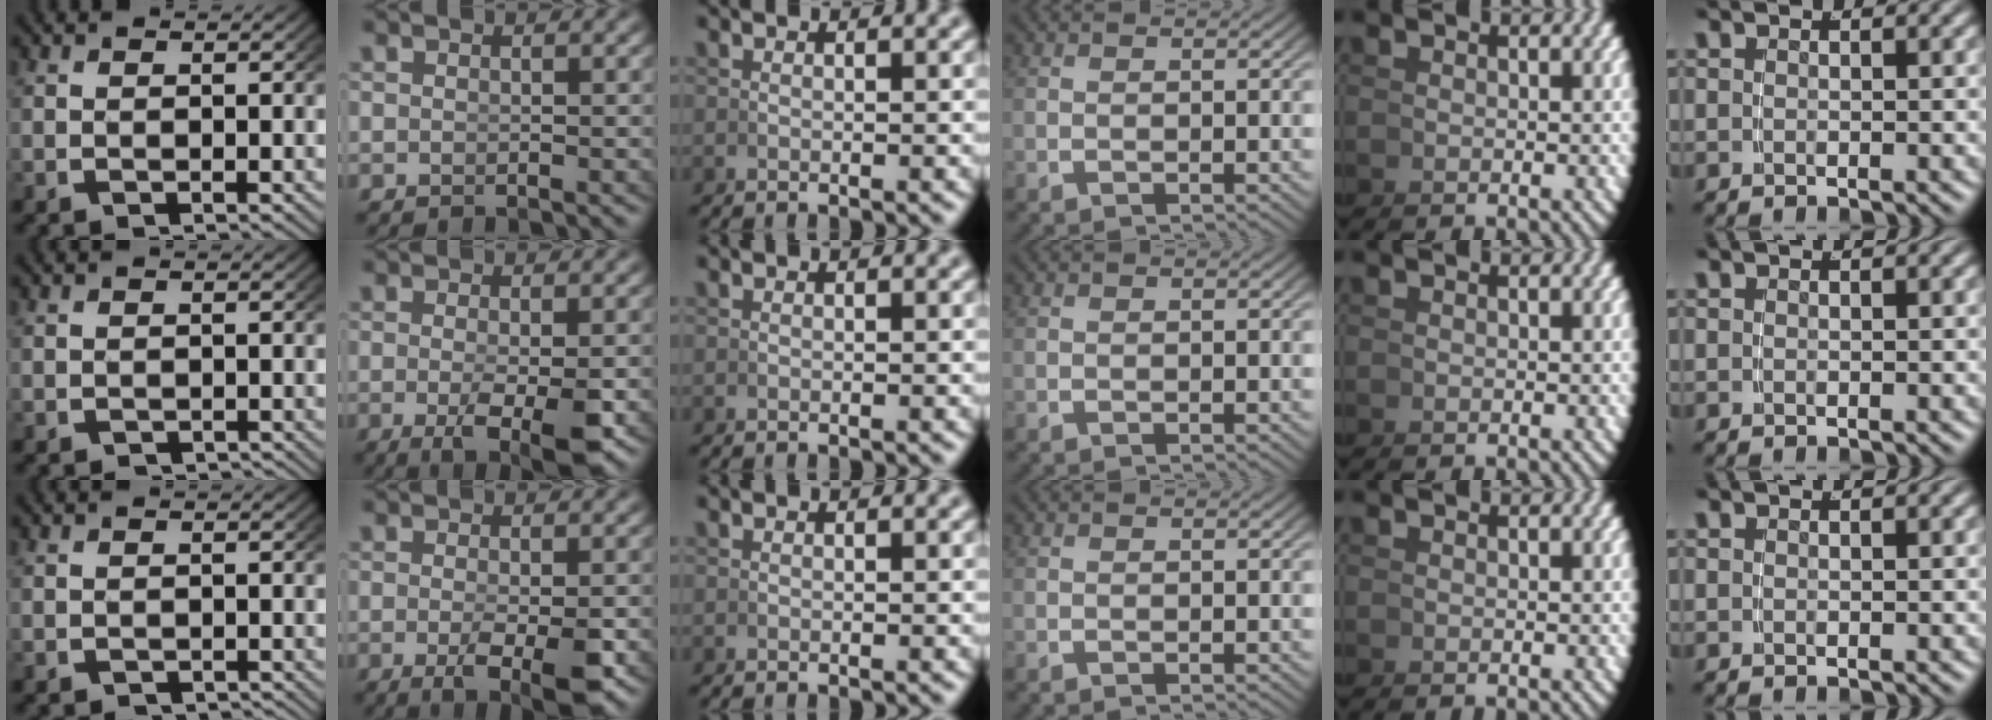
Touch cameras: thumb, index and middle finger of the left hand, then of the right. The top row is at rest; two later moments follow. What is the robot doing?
{"motion": "grasp_and_lifting", "object": "pen"}